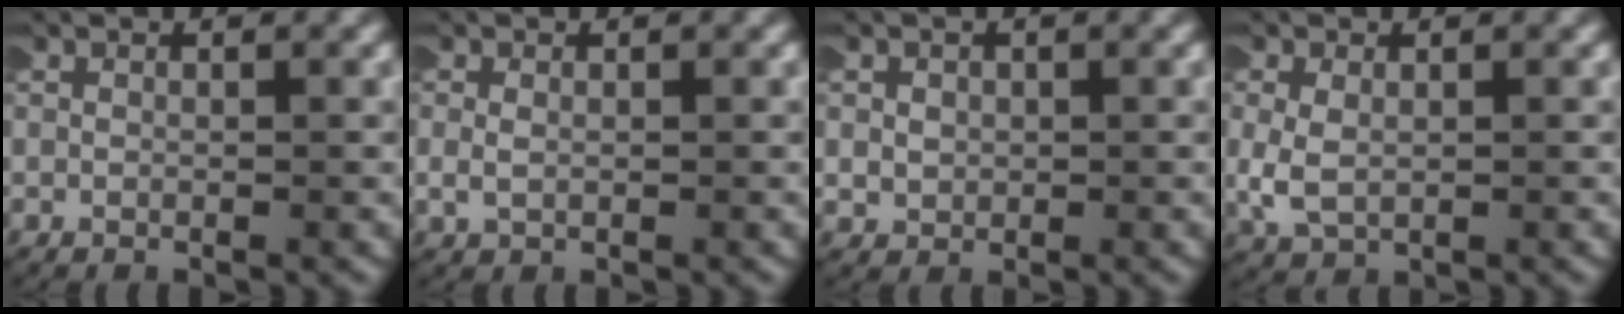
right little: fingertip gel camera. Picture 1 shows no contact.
{"total": 1.2, "force": [0.2, 0.9, 0.8], "torque": [-0.028, 0.001, 0.006]}
{"total": 1.6, "force": [0.1, 1.5, 0.5], "torque": [-0.020, 0.004, 0.002]}
{"total": 2.8, "force": [0.0, 2.1, 1.8], "torque": [-0.065, -0.007, 0.011]}